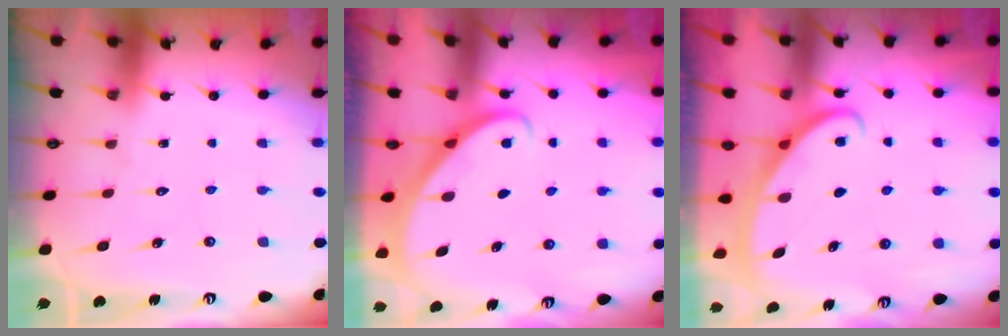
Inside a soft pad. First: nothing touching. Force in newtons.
{"total": 2.7, "press": 2.7, "slide": 0.2}
{"total": 2.7, "press": 2.7, "slide": 0.3}